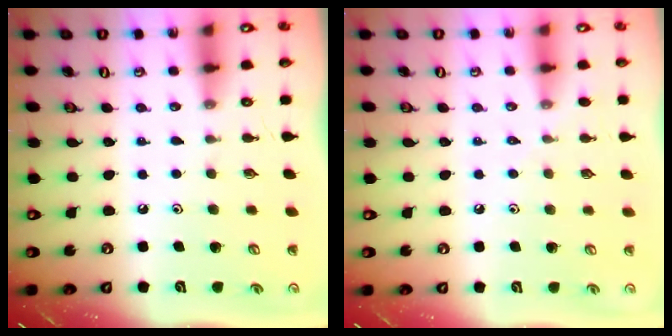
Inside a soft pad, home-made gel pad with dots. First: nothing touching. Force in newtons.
{"total": 2.5, "press": 2.5, "slide": 0.5}